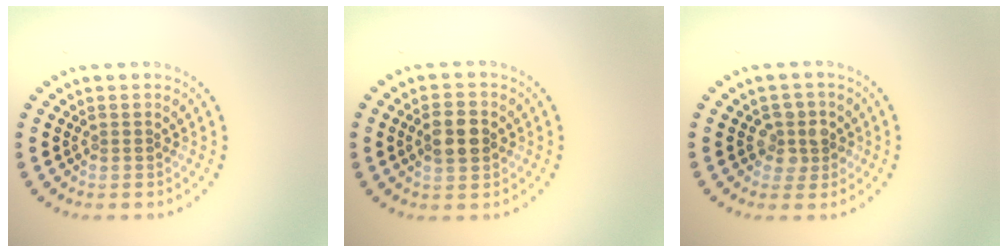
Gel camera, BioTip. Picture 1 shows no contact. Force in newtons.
{"total": 3.3, "press": 3.3, "slide": 0.1}
{"total": 2.3, "press": 2.0, "slide": 1.1}